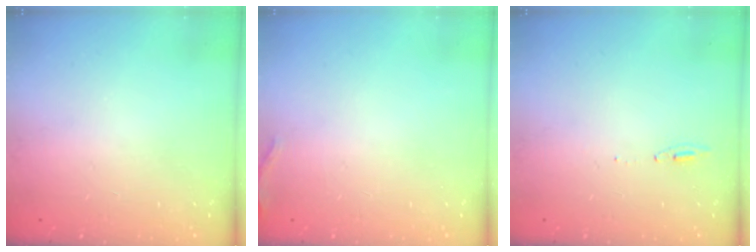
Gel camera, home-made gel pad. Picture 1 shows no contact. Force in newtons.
{"total": 7.3, "press": 5.5, "slide": 4.8}
{"total": 4.8, "press": 4.6, "slide": 1.6}